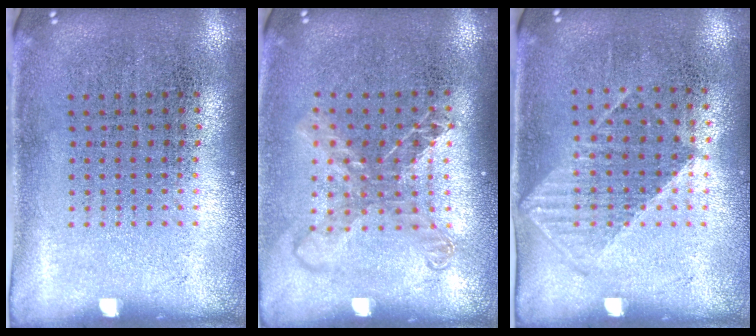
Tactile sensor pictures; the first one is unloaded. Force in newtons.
{"total": 1.6, "press": 1.3, "slide": 0.9}
{"total": 1.0, "press": 0.9, "slide": 0.5}